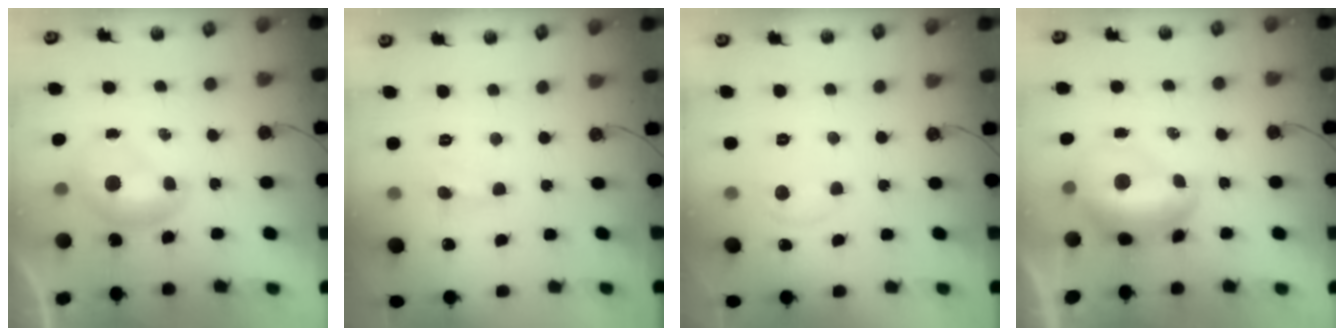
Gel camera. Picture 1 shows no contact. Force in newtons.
{"total": 0.9, "press": 0.9, "slide": 0.2}
{"total": 1.2, "press": 0.9, "slide": 0.8}
{"total": 2.9, "press": 2.8, "slide": 0.7}